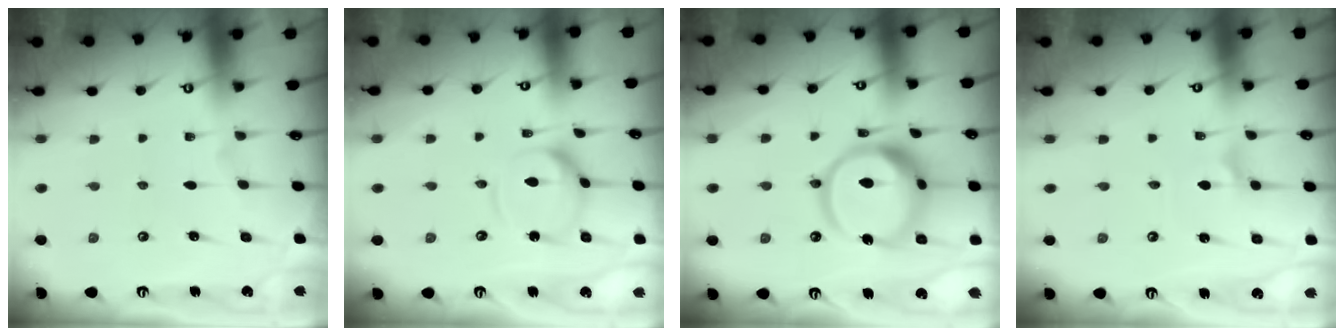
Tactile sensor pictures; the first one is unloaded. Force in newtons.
{"total": 9.4, "press": 9.4, "slide": 0.5}
{"total": 17.4, "press": 17.3, "slide": 2.0}
{"total": 2.2, "press": 2.2, "slide": 0.2}